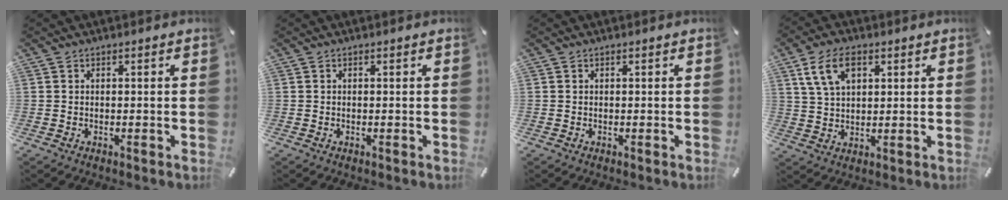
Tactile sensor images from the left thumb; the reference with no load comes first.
{"total": 0.0}
{"total": 0.0}
{"total": 8.2, "force": [3.5, 5.1, 5.4], "torque": [-0.116, 0.005, 0.066]}